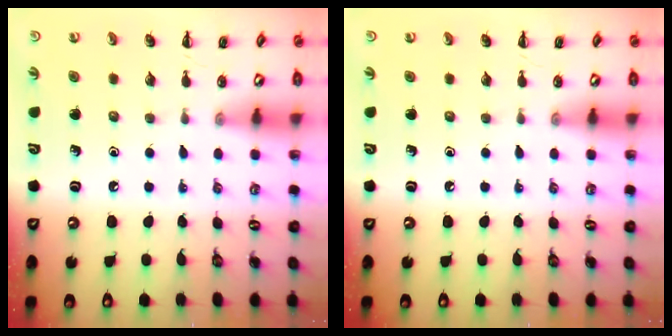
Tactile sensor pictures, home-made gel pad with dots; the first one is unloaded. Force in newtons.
{"total": 0.0}